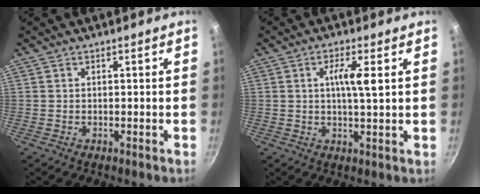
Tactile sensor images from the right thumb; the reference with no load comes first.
{"total": 5.4, "force": [1.3, 0.8, 5.2], "torque": [-0.091, -0.003, 0.020]}